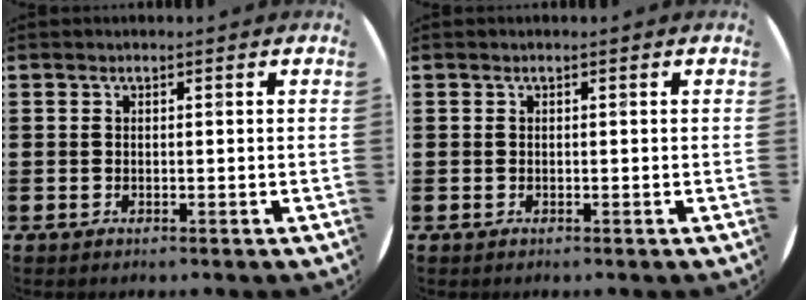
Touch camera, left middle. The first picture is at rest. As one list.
[{"total": 0.0}]